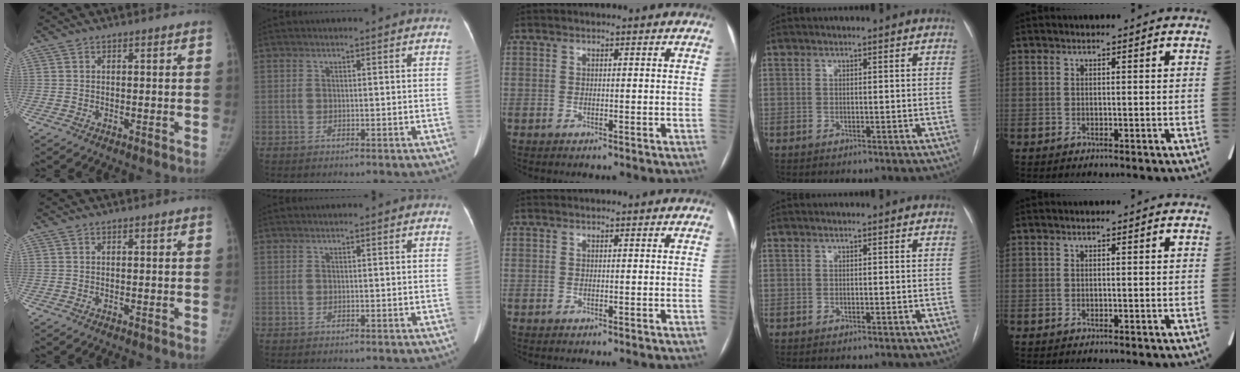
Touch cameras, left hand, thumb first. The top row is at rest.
{}